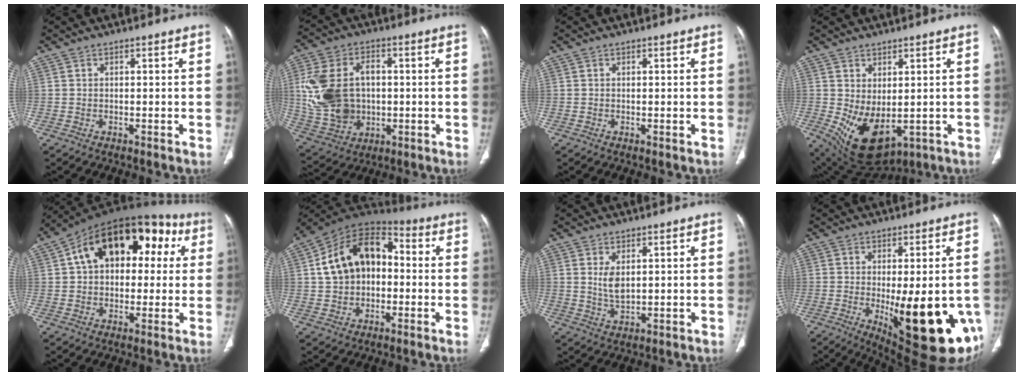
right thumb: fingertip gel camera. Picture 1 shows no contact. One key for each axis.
{"total": 17.2, "fx": 0.8, "fy": 12.8, "fz": 11.5, "tx": -0.216, "ty": 0.011, "tz": 0.033}
{"total": 0.0}
{"total": 11.2, "fx": -1.6, "fy": 6.2, "fz": 9.2, "tx": -0.147, "ty": -0.012, "tz": 0.007}
{"total": 21.6, "fx": 5.9, "fy": 13.2, "fz": 16.1, "tx": -0.205, "ty": 0.047, "tz": 0.079}
{"total": 16.7, "fx": 1.2, "fy": 11.7, "fz": 11.9, "tx": -0.170, "ty": 0.041, "tz": 0.008}
{"total": 4.1, "fx": 1.1, "fy": 2.1, "fz": 3.3, "tx": -0.061, "ty": -0.013, "tz": 0.030}
{"total": 21.8, "fx": -5.7, "fy": 7.4, "fz": 19.7, "tx": -0.205, "ty": -0.027, "tz": -0.053}